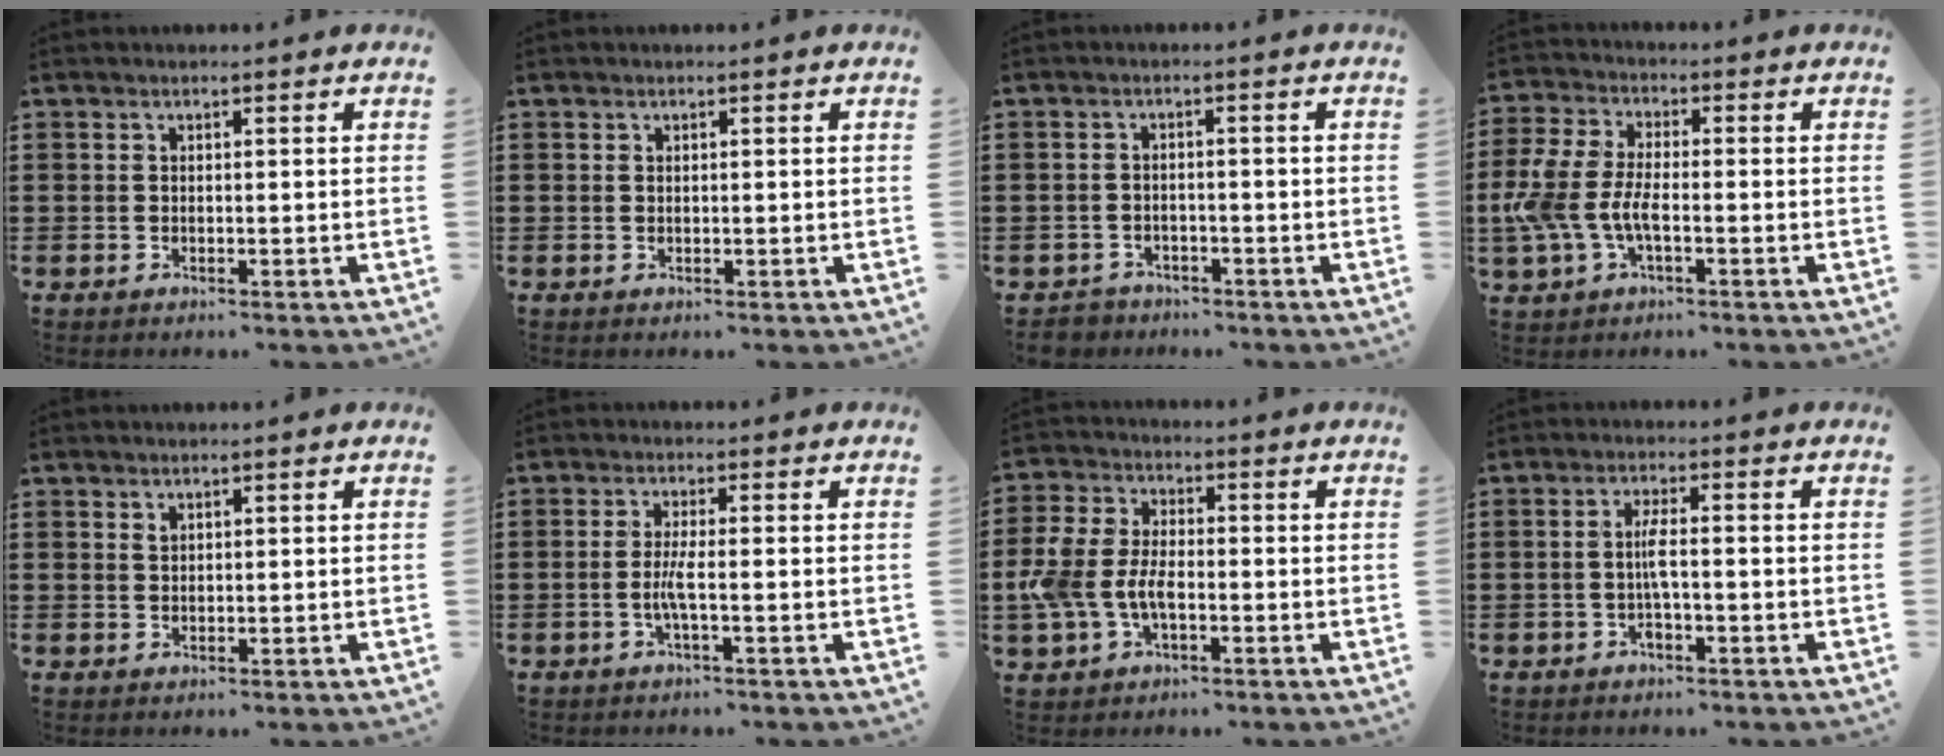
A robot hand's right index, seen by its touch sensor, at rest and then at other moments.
{"total": 0.0}
{"total": 2.1, "force": [-2.0, 0.7, -0.1], "torque": [-0.007, 0.003, -0.045]}
{"total": 7.1, "force": [-1.9, 3.4, 5.9], "torque": [-0.159, -0.010, -0.046]}
{"total": 0.8, "force": [0.6, 0.4, 0.3], "torque": [-0.007, 0.002, 0.012]}
{"total": 3.1, "force": [-0.9, 0.1, 2.9], "torque": [-0.068, -0.008, -0.023]}
{"total": 6.7, "force": [-2.0, 4.1, 5.0], "torque": [-0.137, -0.005, -0.047]}
{"total": 3.2, "force": [-0.7, 0.7, 3.0], "torque": [-0.063, 0.001, -0.017]}